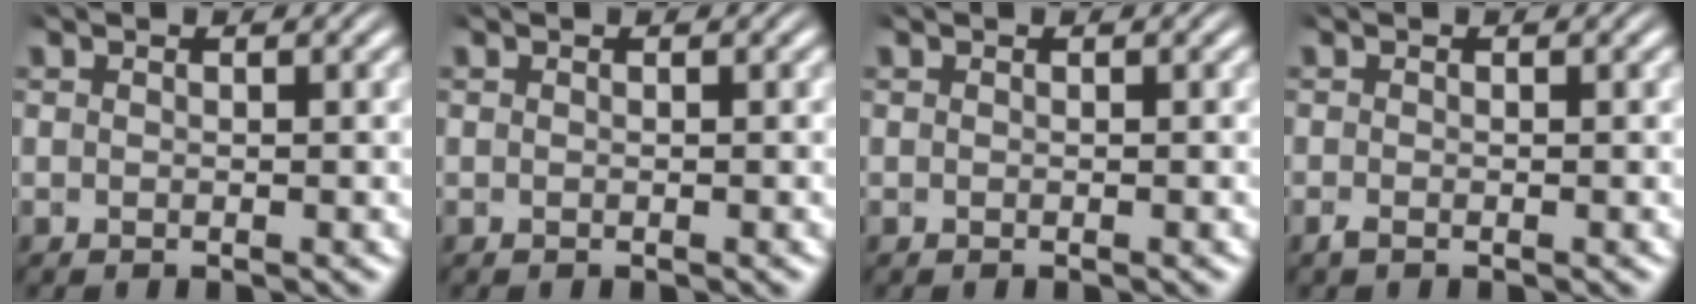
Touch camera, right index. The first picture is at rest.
{"total": 0.0}
{"total": 0.0}
{"total": 0.6, "force": [-0.6, -0.1, 0.3], "torque": [-0.005, -0.003, -0.009]}